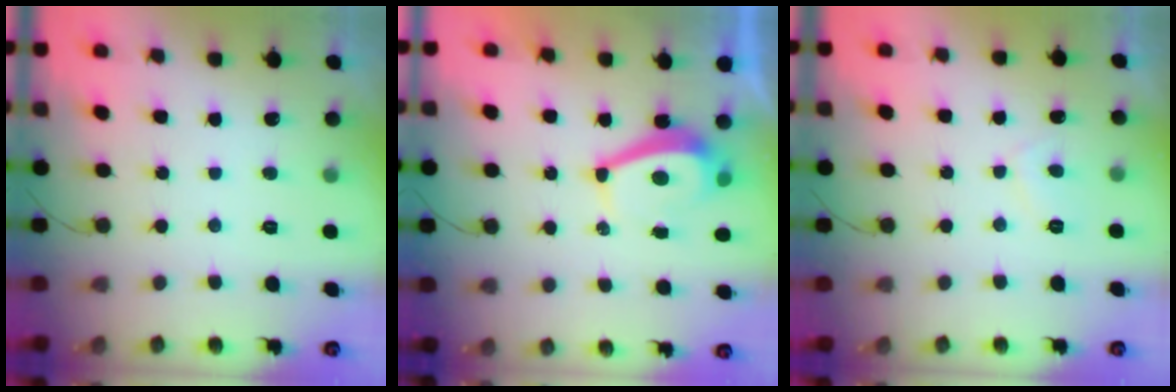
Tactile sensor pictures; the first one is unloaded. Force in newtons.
{"total": 5.2, "press": 5.1, "slide": 0.7}
{"total": 2.5, "press": 2.4, "slide": 0.7}